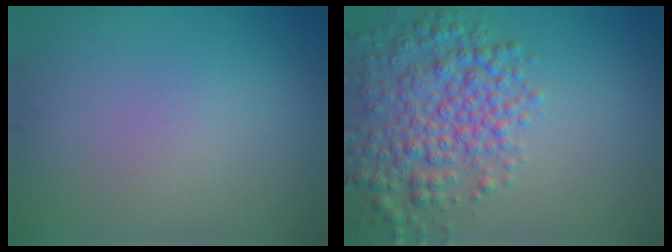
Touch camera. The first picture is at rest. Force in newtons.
{"total": 5.8, "press": 5.8, "slide": 0.2}